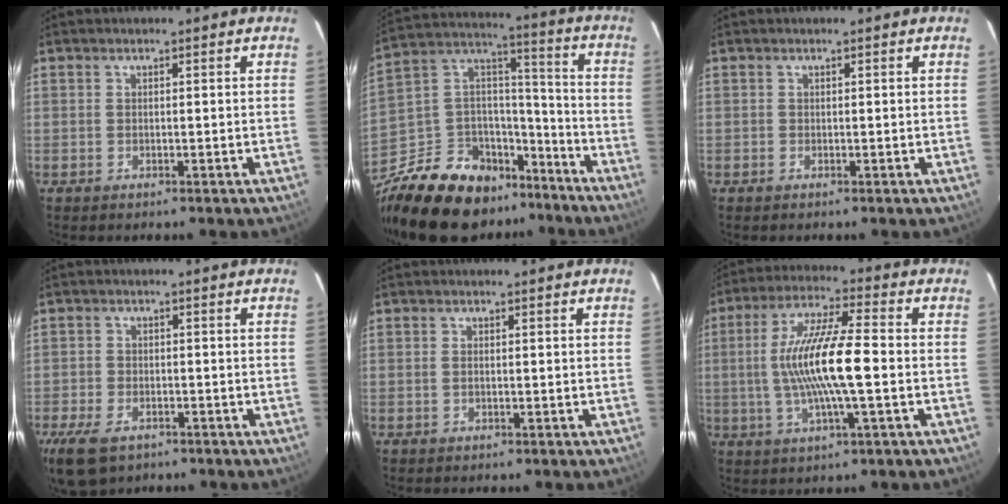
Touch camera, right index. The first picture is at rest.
{"total": 25.7, "force": [-19.0, 13.5, 10.8], "torque": [-0.247, 0.063, -0.292]}
{"total": 0.0}
{"total": 10.3, "force": [-6.2, 5.8, 5.7], "torque": [-0.150, -0.023, -0.110]}
{"total": 0.7, "force": [-0.1, 0.3, 0.6], "torque": [-0.013, 0.002, -0.003]}
{"total": 13.9, "force": [-1.2, 1.7, 13.8], "torque": [-0.260, 0.005, -0.024]}